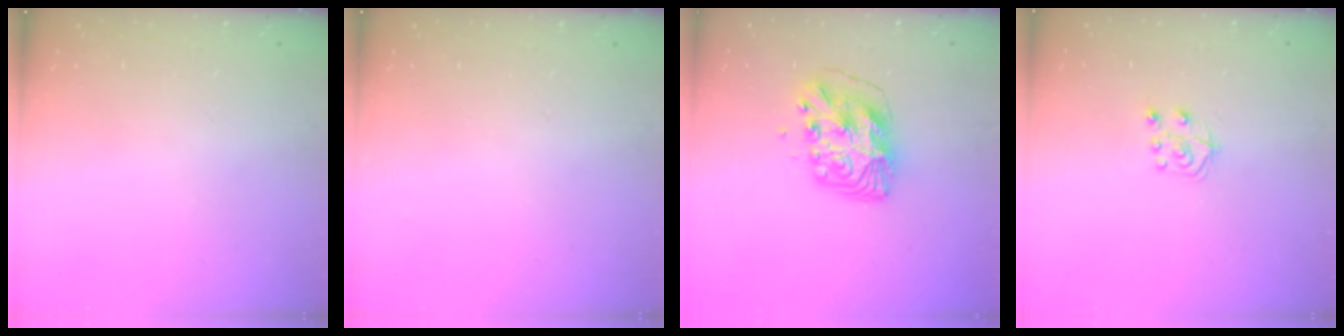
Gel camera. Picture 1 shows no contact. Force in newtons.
{"total": 0.0}
{"total": 11.3, "press": 11.3, "slide": 1.1}
{"total": 5.7, "press": 5.7, "slide": 0.5}